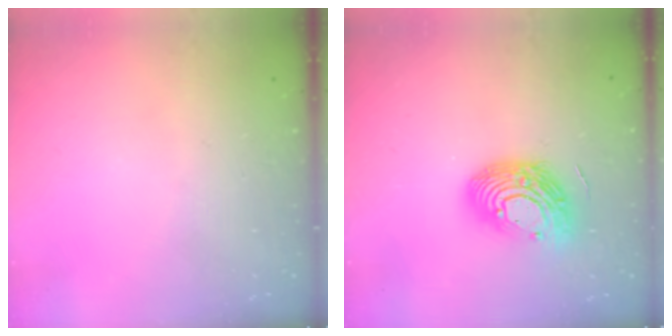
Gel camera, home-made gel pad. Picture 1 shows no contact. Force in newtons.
{"total": 14.8, "press": 14.8, "slide": 1.0}